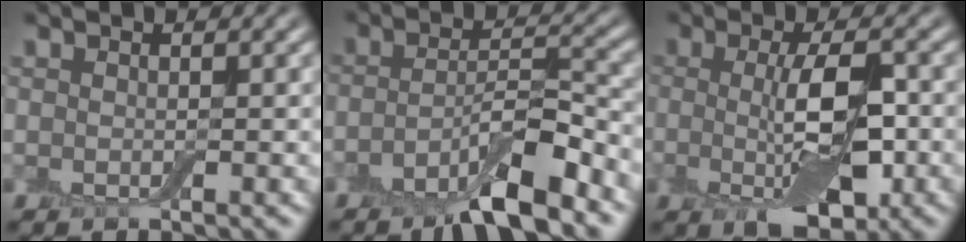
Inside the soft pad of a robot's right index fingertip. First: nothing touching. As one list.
[{"total": 6.2, "force": [-4.1, 1.5, 4.4], "torque": [-0.071, 0.009, -0.077]}, {"total": 6.1, "force": [-0.6, 2.5, 5.6], "torque": [-0.098, -0.002, -0.009]}]